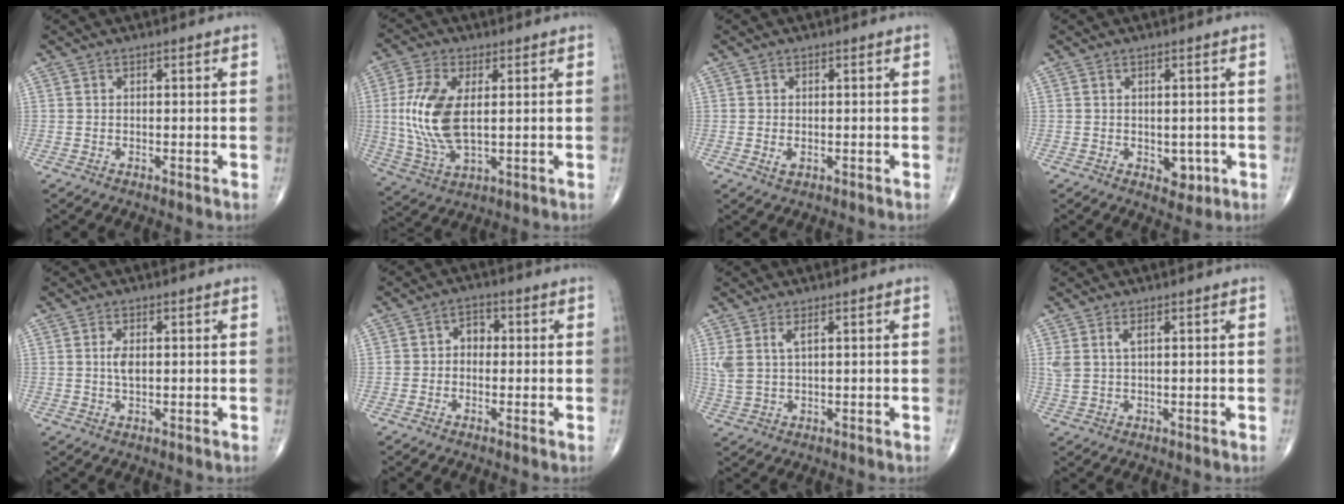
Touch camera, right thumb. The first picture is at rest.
{"total": 13.0, "force": [1.2, 6.5, 11.2], "torque": [-0.247, -0.009, 0.029]}
{"total": 1.4, "force": [-0.4, 0.9, 1.1], "torque": [-0.018, -0.003, -0.005]}
{"total": 3.3, "force": [-0.8, 2.2, 2.2], "torque": [-0.006, -0.001, -0.004]}
{"total": 3.4, "force": [0.4, 1.5, 3.0], "torque": [-0.059, -0.004, 0.007]}
{"total": 3.3, "force": [-0.3, 2.8, 1.8], "torque": [-0.006, 0.017, -0.014]}
{"total": 3.9, "force": [1.6, 1.5, 3.3], "torque": [-0.084, -0.001, 0.040]}
{"total": 3.1, "force": [1.3, 1.2, 2.5], "torque": [-0.062, 0.004, 0.033]}